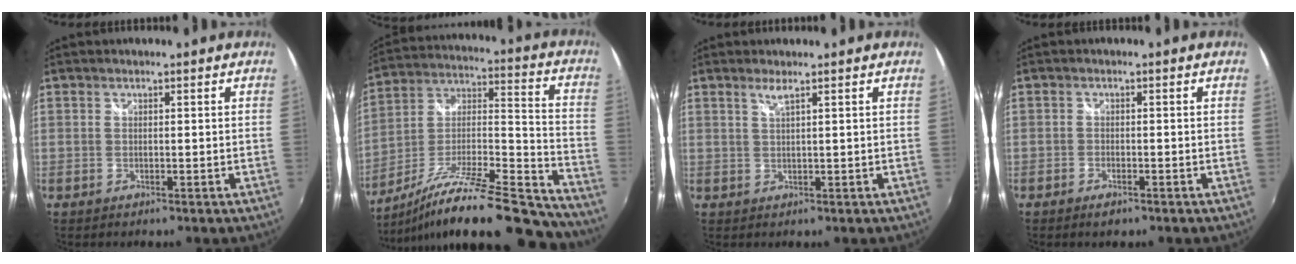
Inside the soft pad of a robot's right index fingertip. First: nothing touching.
{"total": 27.0, "force": [-21.6, 4.6, 15.6], "torque": [-0.223, -0.022, -0.331]}
{"total": 1.6, "force": [1.0, -0.3, 1.2], "torque": [-0.022, -0.001, 0.018]}
{"total": 2.1, "force": [-1.5, 1.0, 1.1], "torque": [-0.028, -0.002, -0.029]}